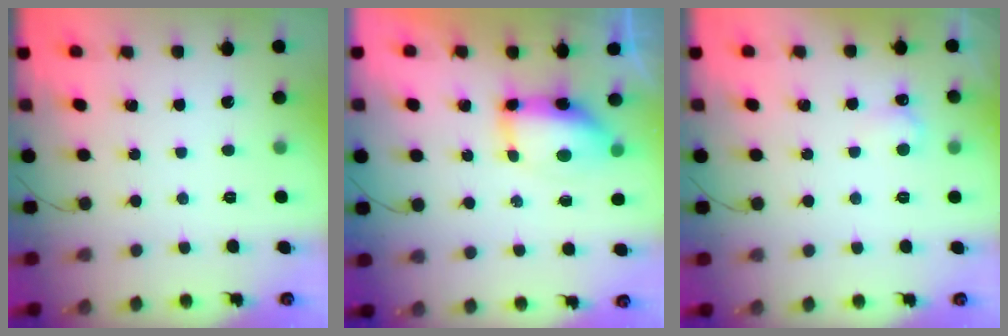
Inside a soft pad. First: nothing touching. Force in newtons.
{"total": 8.3, "press": 8.2, "slide": 1.2}
{"total": 3.7, "press": 3.5, "slide": 1.1}